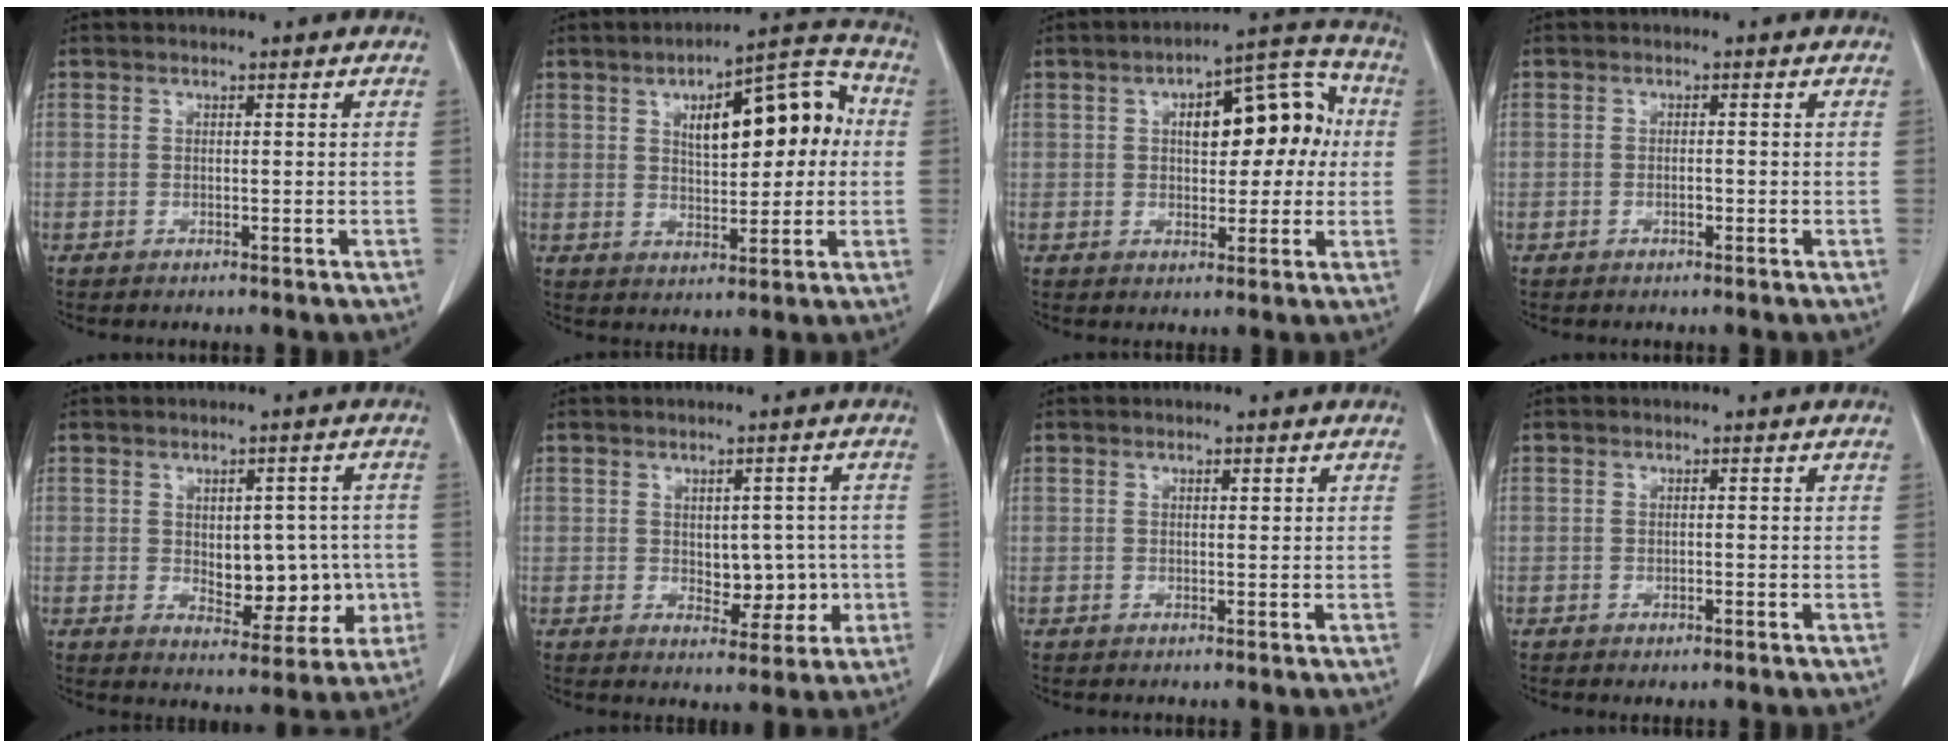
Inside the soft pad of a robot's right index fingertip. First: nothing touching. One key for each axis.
{"total": 13.4, "fx": 2.7, "fy": 5.2, "fz": 12.0, "tx": -0.165, "ty": 0.041, "tz": 0.044}
{"total": 12.2, "fx": 2.1, "fy": 5.5, "fz": 10.6, "tx": -0.137, "ty": 0.046, "tz": 0.033}
{"total": 1.0, "fx": -0.5, "fy": 0.3, "fz": 0.8, "tx": -0.016, "ty": 0.001, "tz": -0.008}
{"total": 8.8, "fx": -0.6, "fy": 5.1, "fz": 7.2, "tx": -0.080, "ty": 0.011, "tz": 0.007}
{"total": 5.5, "fx": -0.5, "fy": 3.4, "fz": 4.3, "tx": -0.046, "ty": 0.006, "tz": 0.004}
{"total": 0.7, "fx": 0.4, "fy": 0.3, "fz": 0.5, "tx": -0.006, "ty": -0.001, "tz": 0.005}
{"total": 0.6, "fx": -0.3, "fy": 0.1, "fz": 0.5, "tx": -0.012, "ty": -0.004, "tz": -0.001}